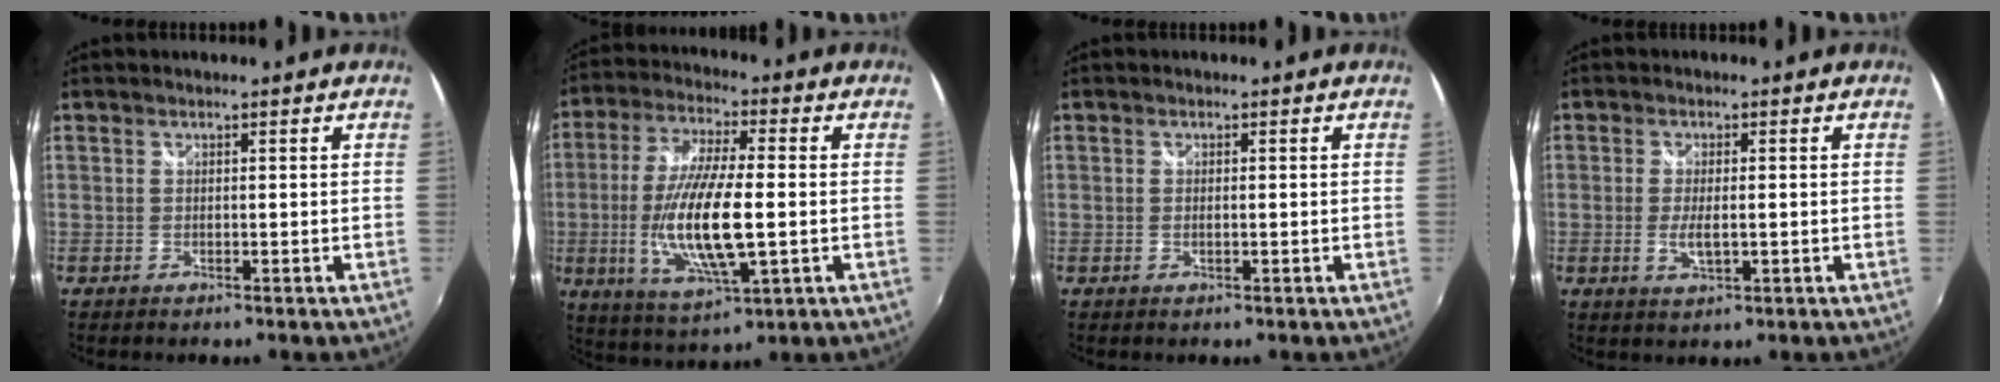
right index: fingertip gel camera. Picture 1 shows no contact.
{"total": 16.2, "force": [-2.2, 4.2, 15.5], "torque": [-0.310, -0.014, -0.036]}
{"total": 1.0, "force": [0.0, 0.3, 1.0], "torque": [-0.020, 0.000, -0.002]}
{"total": 4.1, "force": [-0.7, 1.3, 3.8], "torque": [-0.072, -0.008, -0.011]}